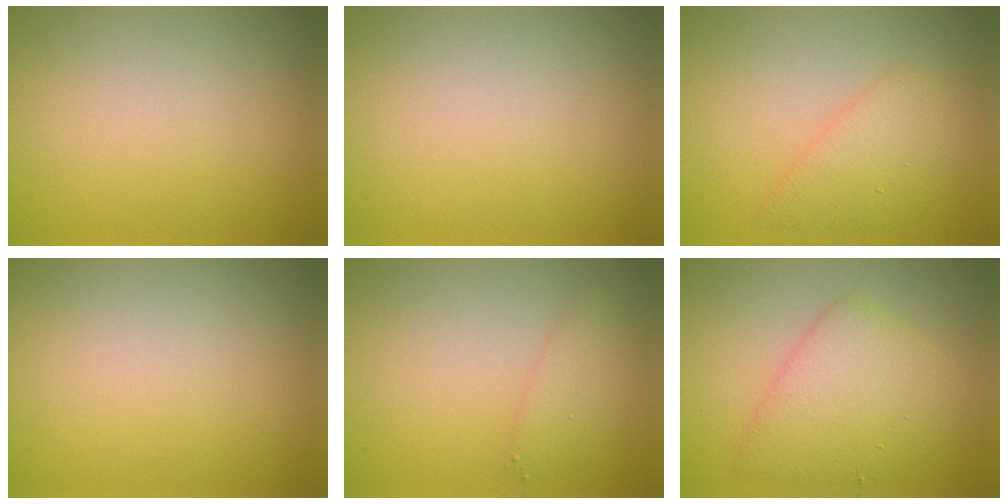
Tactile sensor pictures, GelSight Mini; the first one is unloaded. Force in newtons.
{"total": 0.0}
{"total": 3.0, "press": 3.0, "slide": 0.2}
{"total": 0.0}
{"total": 1.8, "press": 1.8, "slide": 0.1}
{"total": 5.1, "press": 5.1, "slide": 0.1}